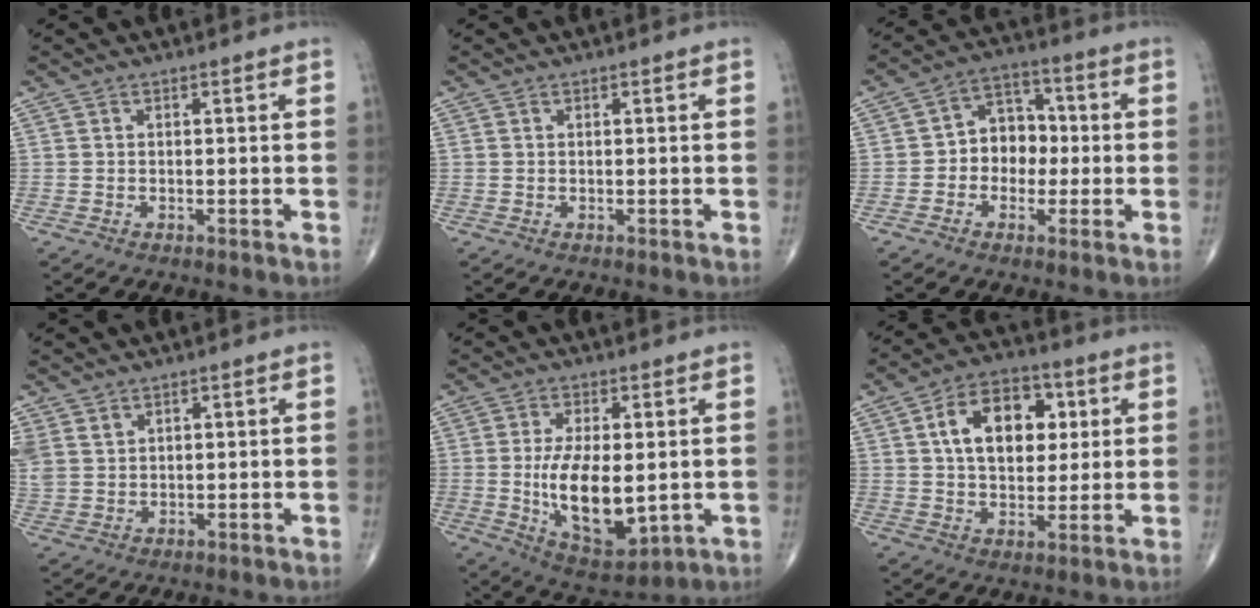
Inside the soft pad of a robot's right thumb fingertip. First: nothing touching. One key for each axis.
{"total": 0.0}
{"total": 8.5, "fx": -0.8, "fy": 6.9, "fz": 5.0, "tx": -0.032, "ty": 0.033, "tz": -0.026}
{"total": 5.7, "fx": 3.3, "fy": 4.2, "fz": 2.1, "tx": -0.047, "ty": -0.005, "tz": 0.079}
{"total": 13.8, "fx": -0.8, "fy": 6.5, "fz": 12.1, "tx": -0.195, "ty": -0.022, "tz": 0.004}
{"total": 14.0, "fx": 3.6, "fy": 9.1, "fz": 10.0, "tx": -0.124, "ty": 0.005, "tz": 0.055}